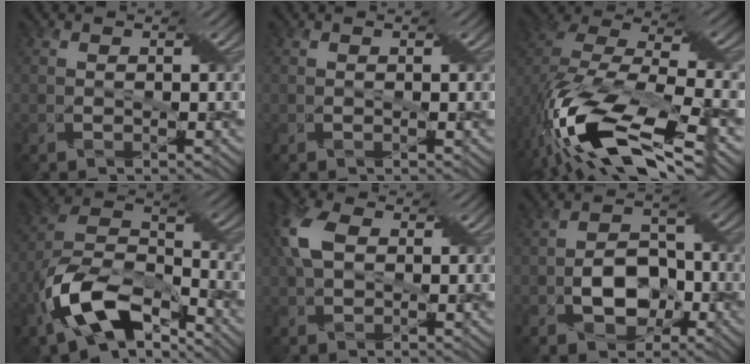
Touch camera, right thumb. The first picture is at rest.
{"total": 0.0}
{"total": 16.7, "force": [-7.0, 7.8, 13.0], "torque": [-0.307, -0.027, -0.114]}
{"total": 13.6, "force": [-6.9, 6.9, 9.5], "torque": [-0.214, -0.009, -0.136]}
{"total": 7.3, "force": [1.3, 4.4, 5.7], "torque": [-0.156, 0.014, 0.012]}
{"total": 6.3, "force": [-2.2, 3.9, 4.4], "torque": [-0.083, -0.001, -0.041]}